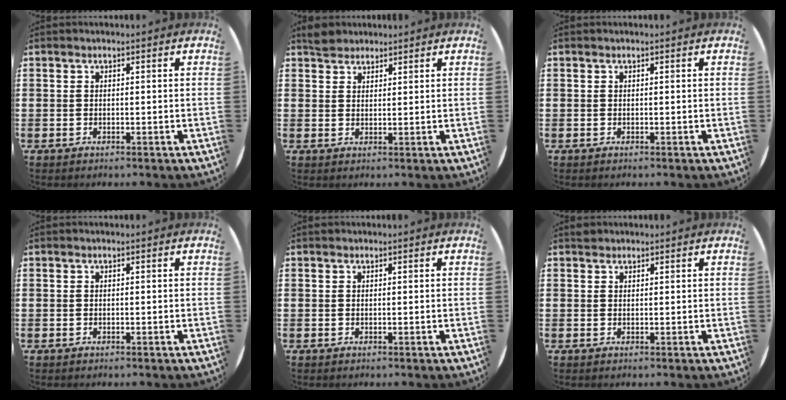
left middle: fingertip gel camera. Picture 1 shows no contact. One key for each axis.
{"total": 2.4, "fx": 2.2, "fy": 0.9, "fz": 0.0, "tx": 0.003, "ty": 0.003, "tz": 0.043}
{"total": 0.0}
{"total": 0.0}
{"total": 0.0}
{"total": 0.8, "fx": 0.7, "fy": 0.3, "fz": -0.1, "tx": 0.009, "ty": 0.000, "tz": 0.012}